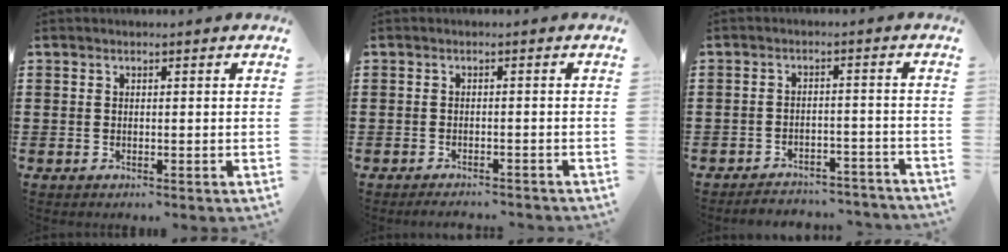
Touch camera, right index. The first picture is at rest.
{"total": 1.5, "force": [-1.4, 0.0, 0.1], "torque": [-0.005, 0.001, -0.028]}
{"total": 3.4, "force": [-3.4, 0.4, 0.2], "torque": [-0.009, 0.003, -0.070]}